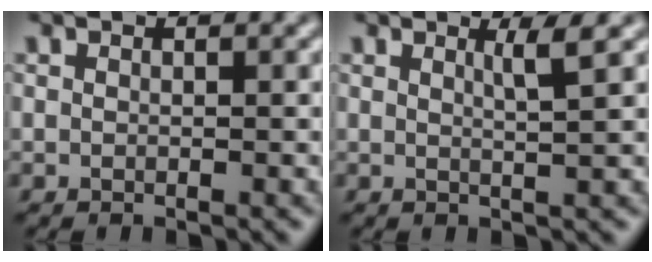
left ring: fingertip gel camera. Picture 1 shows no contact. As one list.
[{"total": 1.8, "force": [0.9, 0.3, 1.6], "torque": [-0.019, 0.000, 0.010]}]